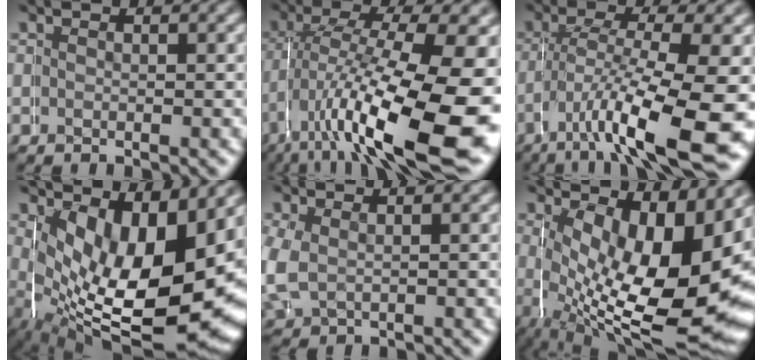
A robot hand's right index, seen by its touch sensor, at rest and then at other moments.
{"total": 11.8, "force": [-3.1, 4.3, 10.5], "torque": [-0.164, -0.025, -0.025]}
{"total": 9.3, "force": [-3.8, 2.4, 8.1], "torque": [-0.139, -0.022, -0.049]}
{"total": 15.0, "force": [-0.6, 7.6, 13.0], "torque": [-0.223, -0.067, 0.035]}
{"total": 4.4, "force": [-0.6, 3.9, 1.9], "torque": [-0.073, -0.025, 0.006]}
{"total": 15.0, "force": [-1.2, 7.0, 13.3], "torque": [-0.218, -0.065, 0.026]}